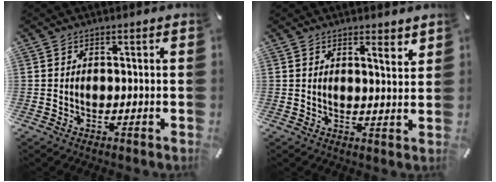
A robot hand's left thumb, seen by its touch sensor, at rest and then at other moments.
{"total": 3.1, "force": [2.6, 0.7, 1.5], "torque": [-0.020, -0.018, 0.042]}